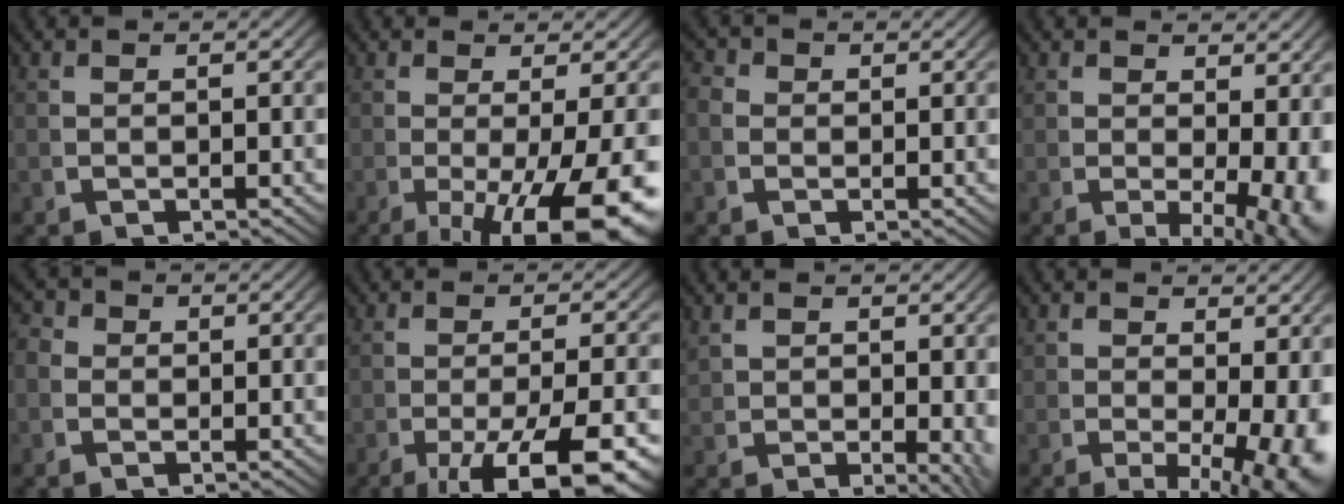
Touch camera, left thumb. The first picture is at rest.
{"total": 9.2, "force": [-3.3, 3.9, 7.6], "torque": [-0.137, -0.042, -0.027]}
{"total": 2.0, "force": [0.2, 1.8, 0.7], "torque": [-0.014, -0.006, -0.002]}
{"total": 5.4, "force": [-0.8, 2.6, 4.7], "torque": [-0.058, -0.029, 0.002]}
{"total": 2.3, "force": [0.3, 2.1, 0.9], "torque": [-0.020, -0.007, 0.000]}
{"total": 8.7, "force": [-4.1, 3.8, 6.7], "torque": [-0.122, -0.034, -0.044]}
{"total": 2.5, "force": [1.0, 0.8, 2.2], "torque": [-0.028, -0.013, 0.034]}
{"total": 7.1, "force": [-1.3, 3.6, 6.0], "torque": [-0.081, -0.036, -0.004]}